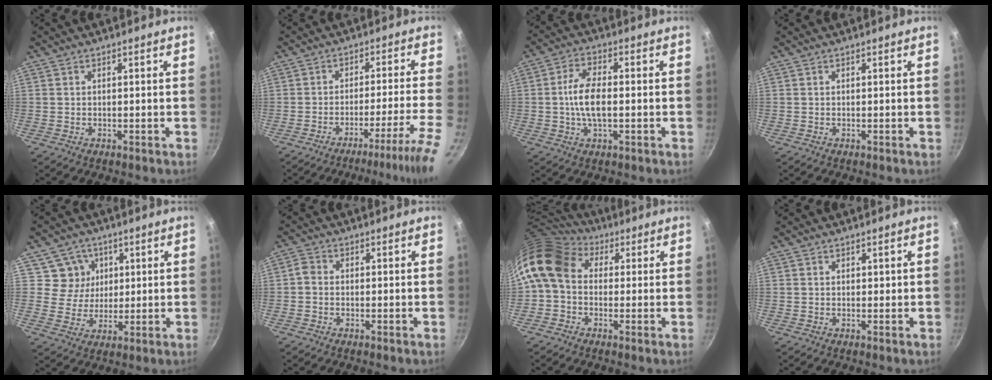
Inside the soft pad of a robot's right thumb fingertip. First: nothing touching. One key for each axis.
{"total": 11.0, "fx": -8.1, "fy": -1.4, "fz": 7.3, "tx": -0.108, "ty": 0.042, "tz": -0.115}
{"total": 8.0, "fx": -0.5, "fy": 3.7, "fz": 7.1, "tx": -0.136, "ty": 0.013, "tz": -0.015}
{"total": 0.0}
{"total": 6.9, "fx": 2.5, "fy": 6.3, "fz": 1.4, "tx": 0.011, "ty": -0.014, "tz": 0.041}
{"total": 2.1, "fx": -0.4, "fy": 1.7, "fz": 1.0, "tx": -0.022, "ty": 0.009, "tz": -0.014}
{"total": 12.0, "fx": 2.3, "fy": 9.2, "fz": 7.3, "tx": -0.127, "ty": 0.017, "tz": 0.018}
{"total": 0.6, "fx": 0.4, "fy": 0.4, "fz": 0.0, "tx": 0.001, "ty": -0.002, "tz": 0.007}